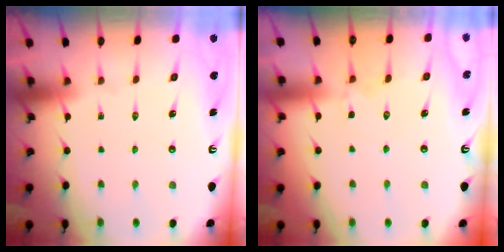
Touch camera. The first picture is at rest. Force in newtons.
{"total": 2.8, "press": 2.7, "slide": 0.5}